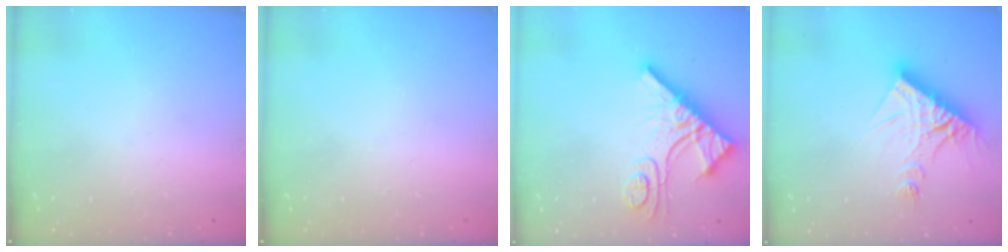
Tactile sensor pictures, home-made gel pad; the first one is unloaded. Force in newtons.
{"total": 0.0}
{"total": 13.9, "press": 13.8, "slide": 1.1}
{"total": 15.0, "press": 14.9, "slide": 1.6}